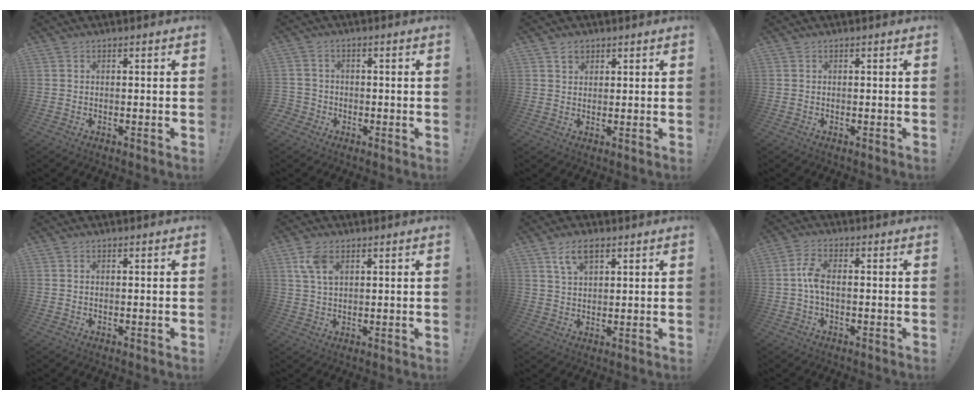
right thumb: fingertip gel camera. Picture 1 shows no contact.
{"total": 3.2, "force": [-1.3, 2.7, 0.9], "torque": [-0.021, 0.004, -0.025]}
{"total": 3.1, "force": [2.0, 2.2, 0.9], "torque": [-0.004, -0.007, 0.033]}
{"total": 0.0}
{"total": 0.0}
{"total": 6.8, "force": [3.1, 3.6, 4.8], "torque": [-0.087, -0.004, 0.059]}
{"total": 7.0, "force": [3.9, 3.5, 4.7], "torque": [-0.086, -0.002, 0.073]}
{"total": 5.7, "force": [-0.1, 2.4, 5.2], "torque": [-0.111, 0.008, -0.002]}